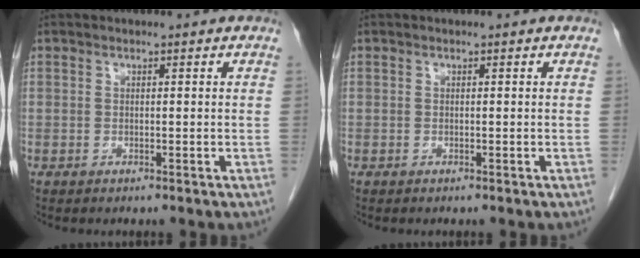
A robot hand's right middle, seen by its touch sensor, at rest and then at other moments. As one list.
[{"total": 0.0}]